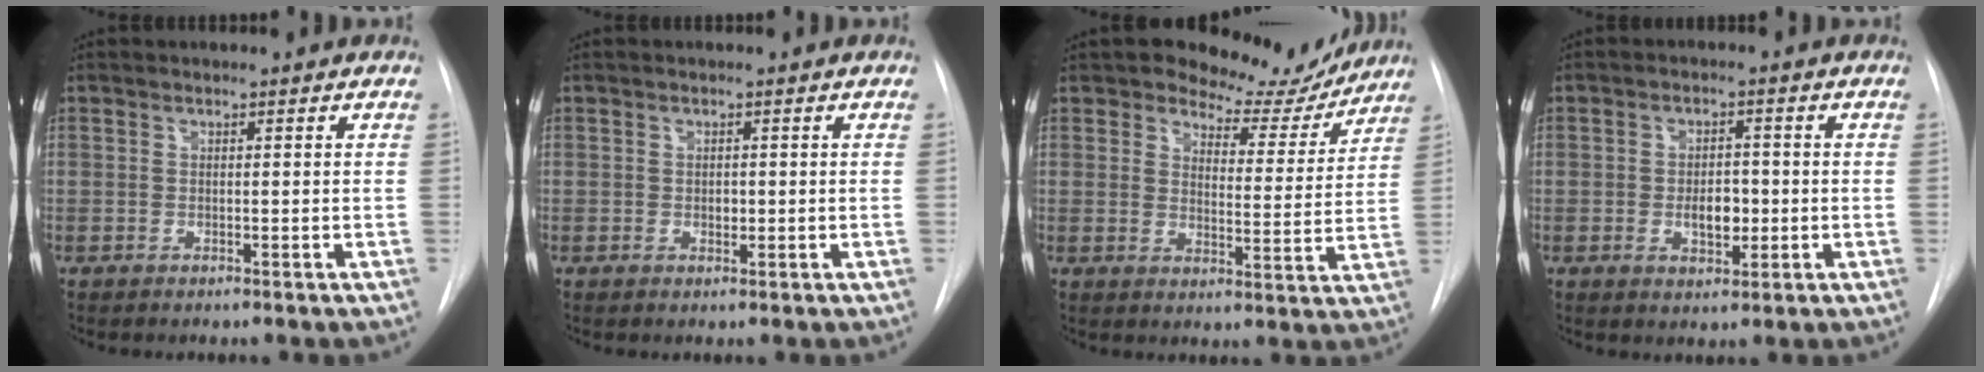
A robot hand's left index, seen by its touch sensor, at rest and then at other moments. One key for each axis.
{"total": 1.0, "fx": -0.1, "fy": 0.7, "fz": 0.7, "tx": -0.011, "ty": -0.001, "tz": -0.001}
{"total": 10.2, "fx": 9.3, "fy": 3.9, "fz": 1.8, "tx": -0.009, "ty": -0.018, "tz": 0.114}
{"total": 4.3, "fx": -0.7, "fy": 2.4, "fz": 3.5, "tx": -0.052, "ty": 0.001, "tz": -0.007}